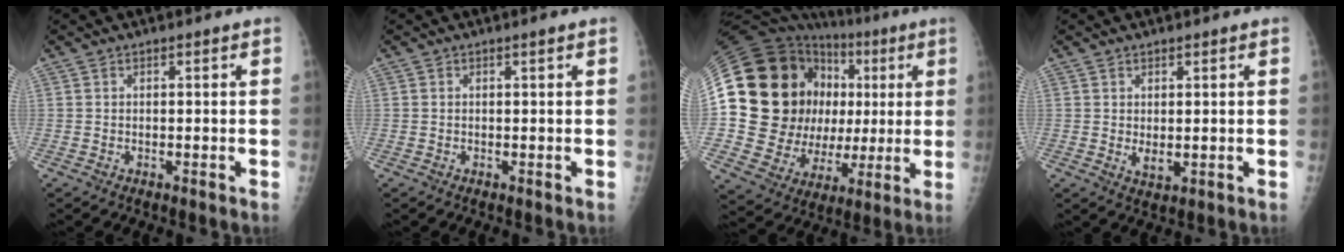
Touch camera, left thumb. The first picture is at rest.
{"total": 0.6, "force": [0.3, 0.0, 0.5], "torque": [-0.012, 0.002, 0.006]}
{"total": 31.1, "force": [4.0, 22.0, 21.5], "torque": [-0.330, 0.036, 0.078]}
{"total": 2.7, "force": [0.3, 1.4, 2.2], "torque": [-0.028, -0.012, 0.009]}